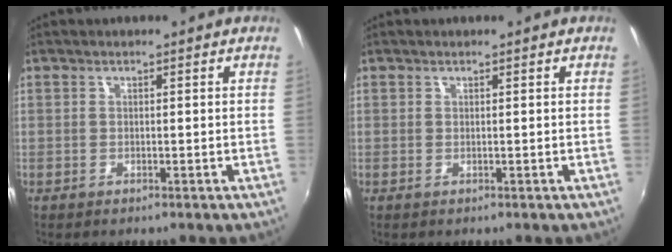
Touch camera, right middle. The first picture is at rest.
{"total": 0.0}